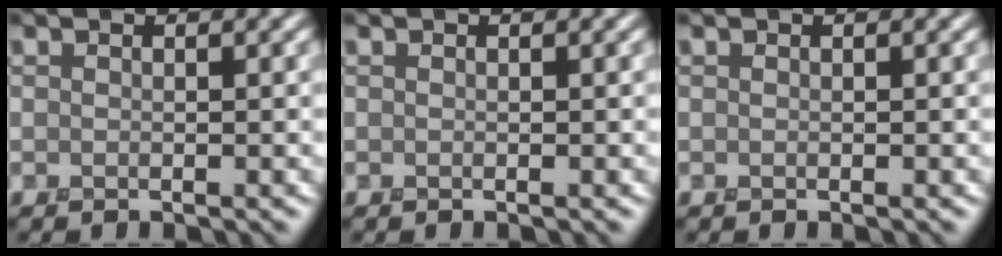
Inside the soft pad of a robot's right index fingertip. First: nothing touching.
{"total": 0.0}
{"total": 0.0}